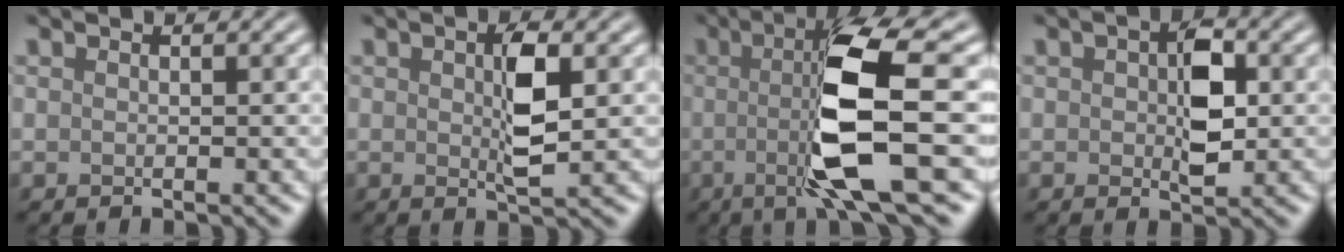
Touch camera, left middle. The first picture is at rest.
{"total": 3.6, "force": [0.5, 1.2, 3.4], "torque": [-0.061, -0.001, 0.009]}
{"total": 9.4, "force": [-0.3, 1.8, 9.2], "torque": [-0.149, -0.008, -0.005]}
{"total": 4.3, "force": [0.2, 2.2, 3.6], "torque": [-0.058, 0.000, 0.002]}